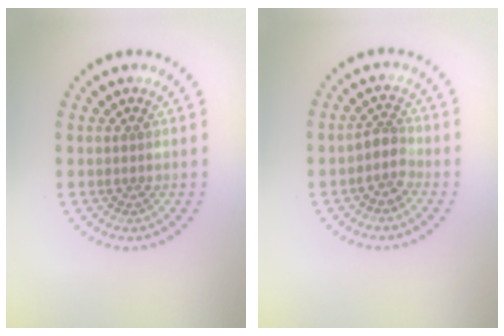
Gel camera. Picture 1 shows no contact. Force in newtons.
{"total": 2.0, "press": 1.5, "slide": 1.2}